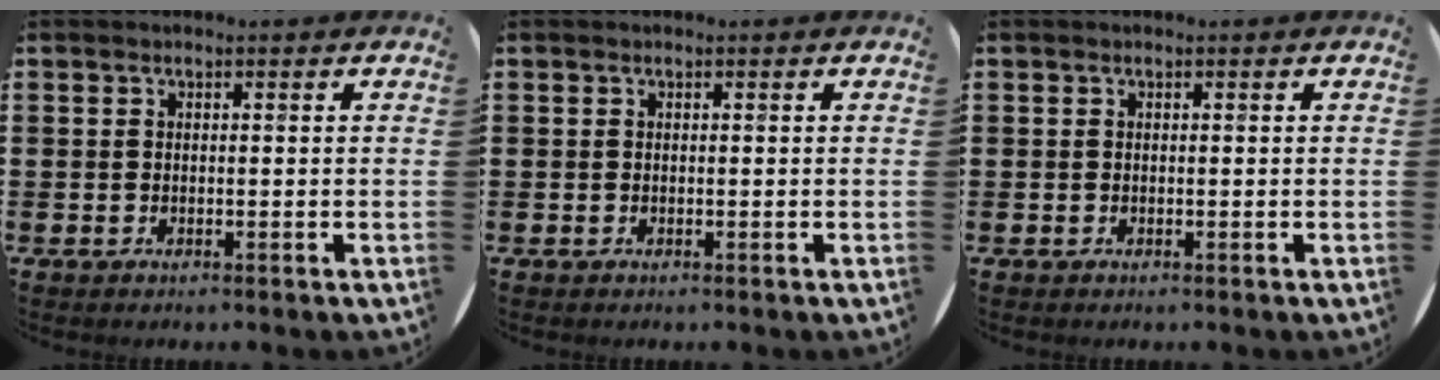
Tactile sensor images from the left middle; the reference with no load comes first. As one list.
[{"total": 0.0}, {"total": 0.0}]